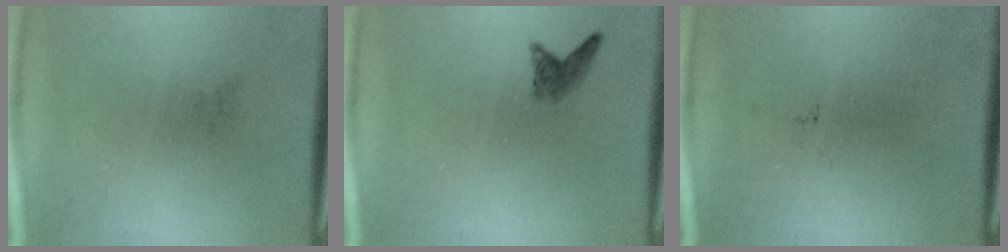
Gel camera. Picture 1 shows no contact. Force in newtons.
{"total": 1.5}
{"total": 0.0}